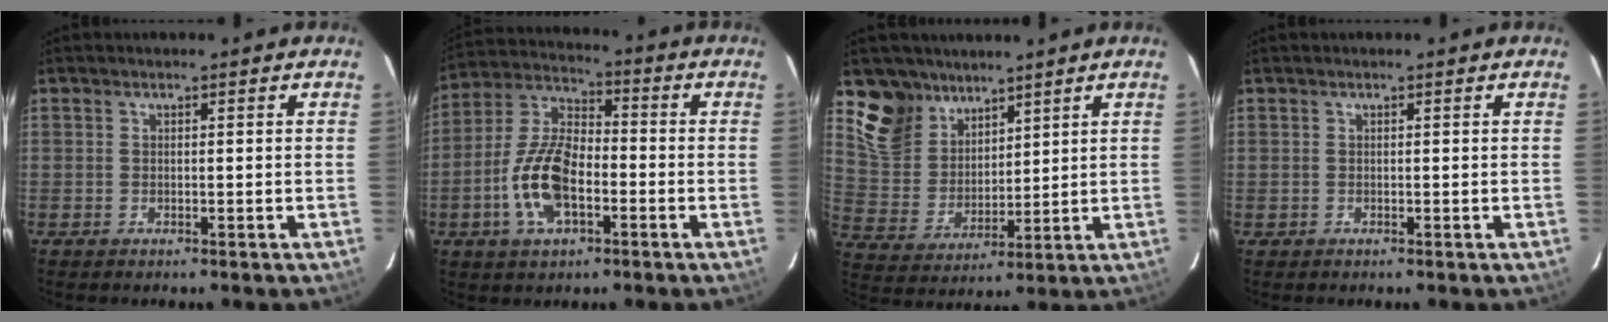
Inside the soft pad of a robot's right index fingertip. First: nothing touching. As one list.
[{"total": 13.0, "force": [-4.3, 6.4, 10.4], "torque": [-0.224, 0.008, -0.083]}, {"total": 11.1, "force": [8.0, 7.3, 2.3], "torque": [-0.059, 0.020, 0.171]}, {"total": 0.6, "force": [-0.1, 0.6, -0.1], "torque": [0.001, 0.002, -0.001]}]